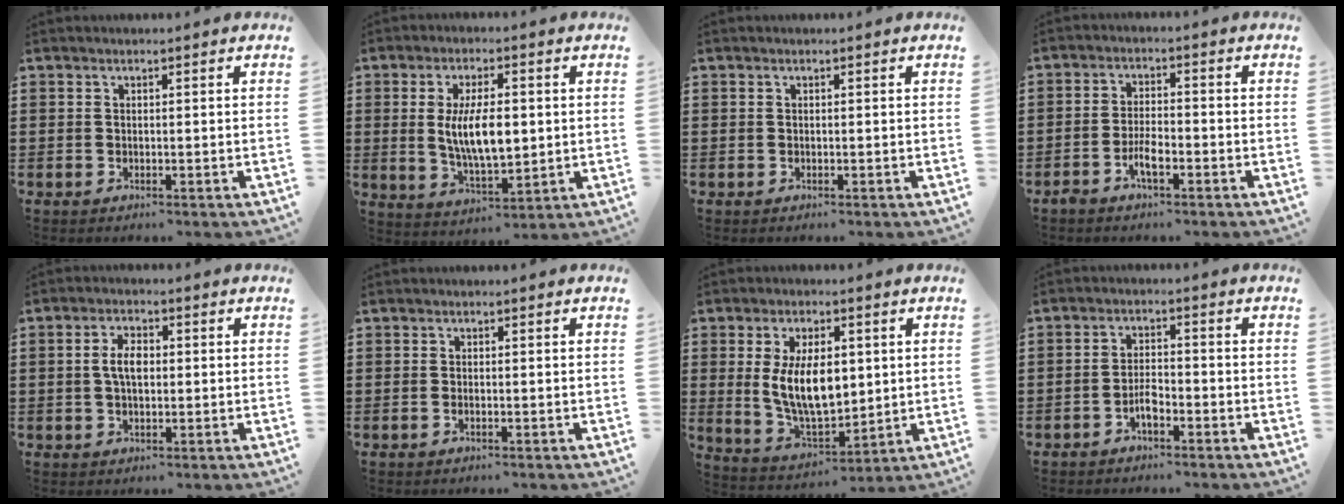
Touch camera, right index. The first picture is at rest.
{"total": 9.0, "force": [0.7, 3.7, 8.2], "torque": [-0.150, -0.001, 0.006]}
{"total": 0.0}
{"total": 3.7, "force": [-2.1, 1.1, 2.9], "torque": [-0.064, 0.001, -0.042]}
{"total": 4.1, "force": [0.3, 2.0, 3.5], "torque": [-0.070, 0.009, 0.002]}
{"total": 0.0}
{"total": 10.5, "force": [1.4, 5.5, 8.9], "torque": [-0.191, 0.000, 0.022]}
{"total": 3.0, "force": [-1.7, 1.0, 2.2], "torque": [-0.047, 0.004, -0.034]}